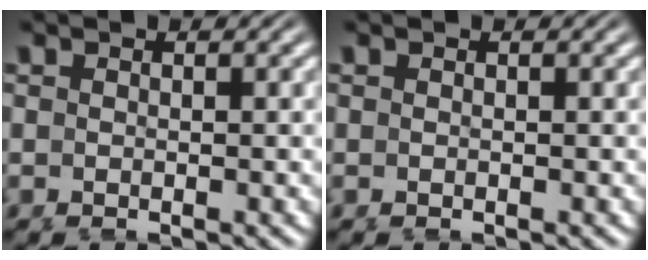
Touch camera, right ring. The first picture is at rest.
{"total": 0.0}